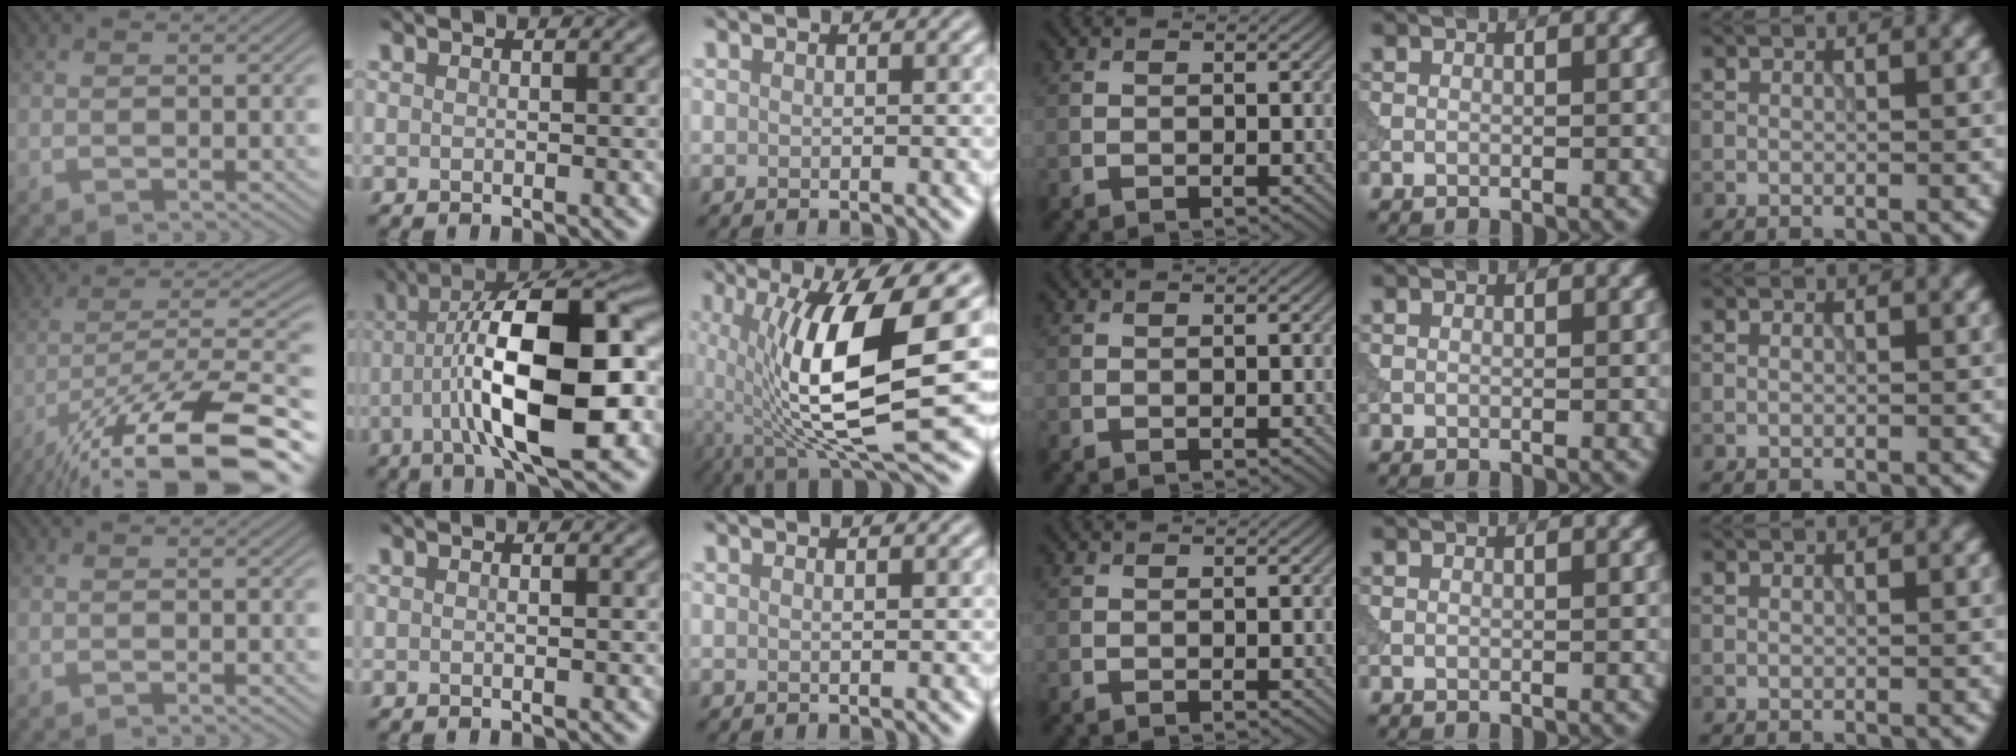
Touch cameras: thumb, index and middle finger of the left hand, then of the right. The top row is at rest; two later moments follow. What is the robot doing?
{"motion": "dispense", "object": "syringe"}